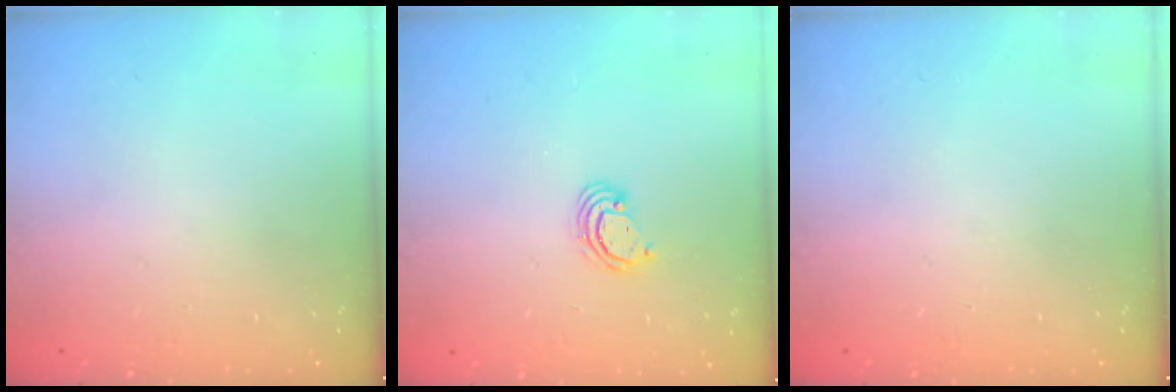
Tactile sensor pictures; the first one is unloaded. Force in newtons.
{"total": 2.5, "press": 2.5, "slide": 0.2}
{"total": 0.0}